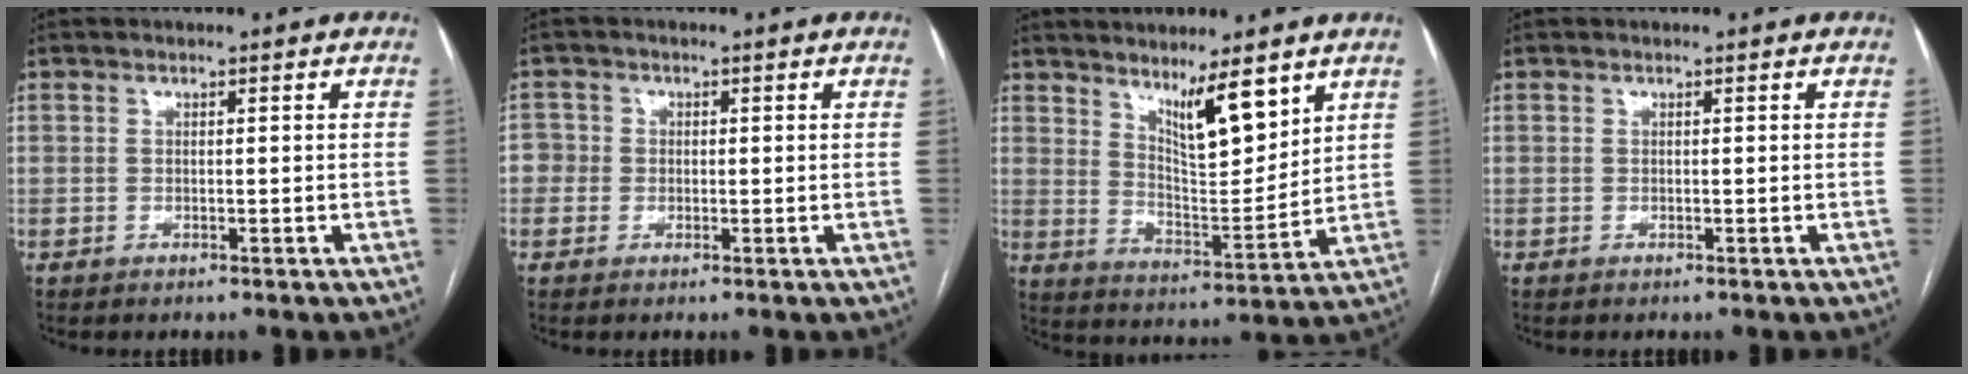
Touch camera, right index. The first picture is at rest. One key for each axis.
{"total": 2.7, "fx": -0.3, "fy": 2.7, "fz": 0.3, "tx": 0.009, "ty": 0.012, "tz": -0.011}
{"total": 9.0, "fx": 6.1, "fy": 1.5, "fz": 6.5, "tx": -0.117, "ty": -0.013, "tz": 0.115}
{"total": 0.0}